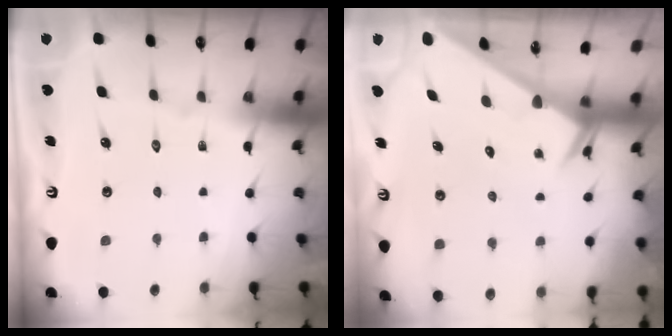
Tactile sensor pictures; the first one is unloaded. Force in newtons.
{"total": 2.5, "press": 2.5, "slide": 0.1}